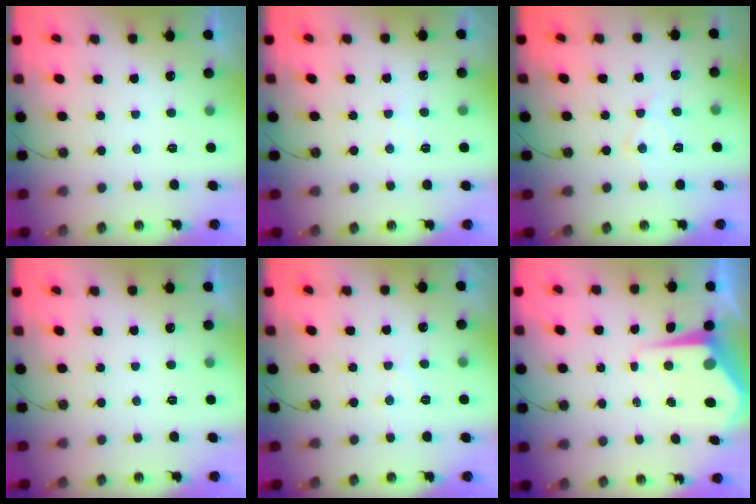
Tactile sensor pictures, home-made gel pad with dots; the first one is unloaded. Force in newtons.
{"total": 3.2, "press": 3.2, "slide": 0.5}
{"total": 8.2, "press": 8.1, "slide": 0.6}
{"total": 0.0}
{"total": 6.3, "press": 6.3, "slide": 0.8}
{"total": 7.4, "press": 7.4, "slide": 0.6}